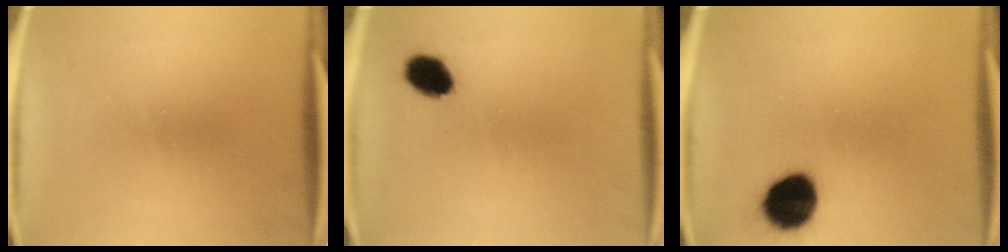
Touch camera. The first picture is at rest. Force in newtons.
{"total": 6.2}
{"total": 11.9}